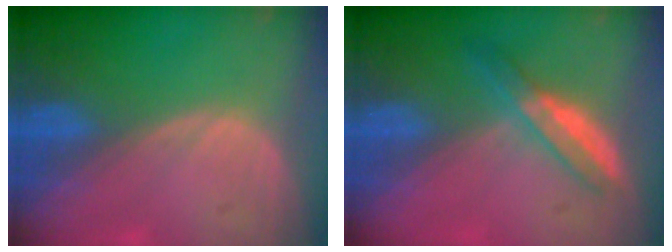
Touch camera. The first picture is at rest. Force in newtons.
{"total": 5.3, "press": 4.6, "slide": 2.6}